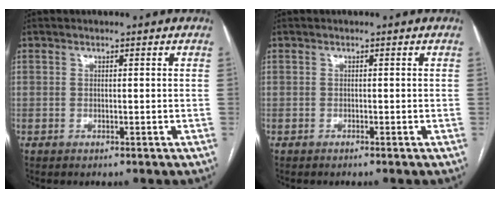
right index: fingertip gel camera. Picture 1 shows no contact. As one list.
[{"total": 0.0}]